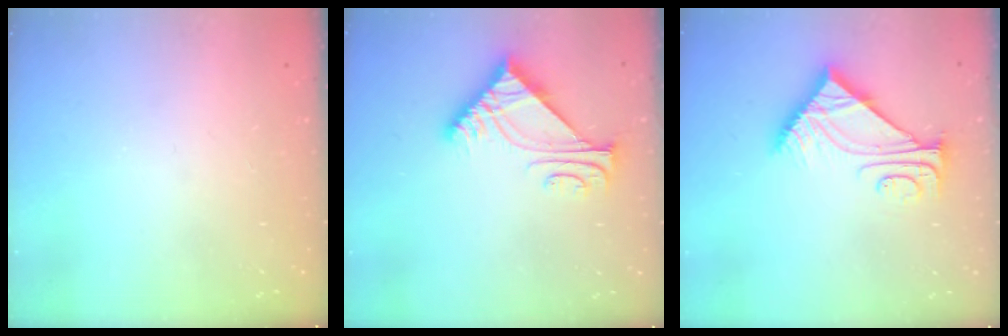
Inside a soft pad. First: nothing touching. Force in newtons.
{"total": 7.0, "press": 6.9, "slide": 0.8}
{"total": 8.9, "press": 8.9, "slide": 0.2}